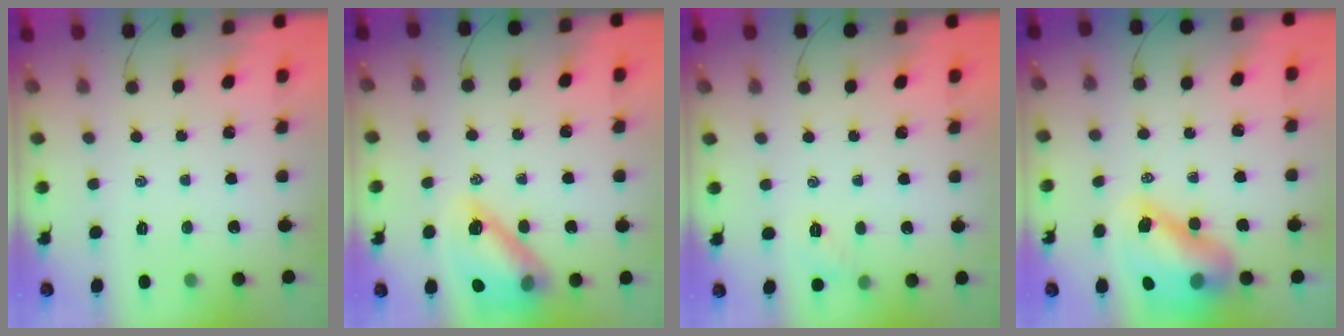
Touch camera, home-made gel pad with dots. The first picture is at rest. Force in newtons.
{"total": 14.1, "press": 13.6, "slide": 4.0}
{"total": 5.6, "press": 5.3, "slide": 1.6}
{"total": 12.8, "press": 12.4, "slide": 3.4}